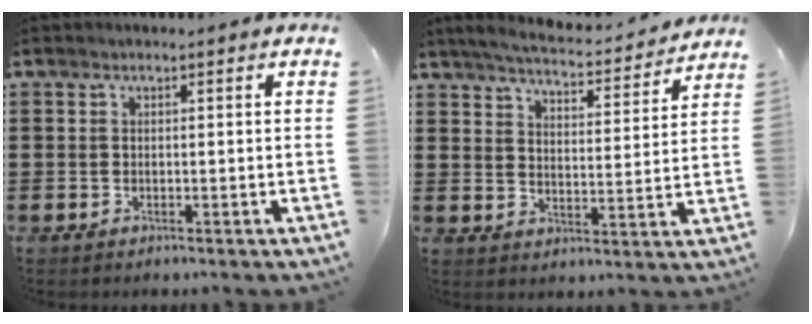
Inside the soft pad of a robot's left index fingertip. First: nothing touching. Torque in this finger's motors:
{"motor_torque": [0.06, -0.01, 0.31, 0.08]}